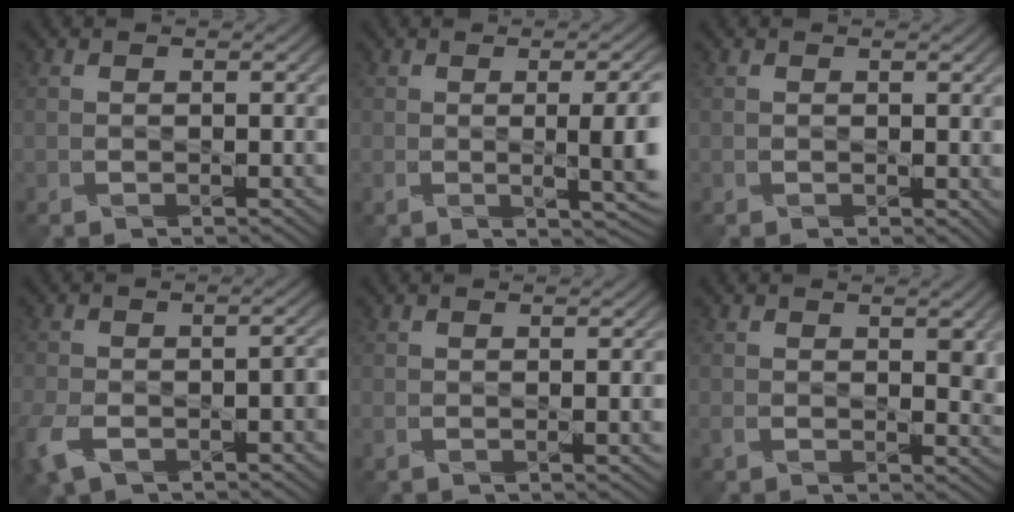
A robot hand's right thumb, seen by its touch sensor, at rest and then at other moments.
{"total": 6.5, "force": [-0.7, 1.4, 6.3], "torque": [-0.090, -0.003, -0.004]}
{"total": 1.7, "force": [0.3, 1.2, 1.1], "torque": [-0.017, -0.005, 0.005]}
{"total": 6.0, "force": [-3.3, 3.1, 4.0], "torque": [-0.086, -0.007, -0.061]}
{"total": 1.2, "force": [-0.3, 0.3, 1.1], "torque": [-0.018, -0.001, -0.004]}
{"total": 4.3, "force": [0.8, 2.9, 3.1], "torque": [-0.053, -0.013, 0.016]}